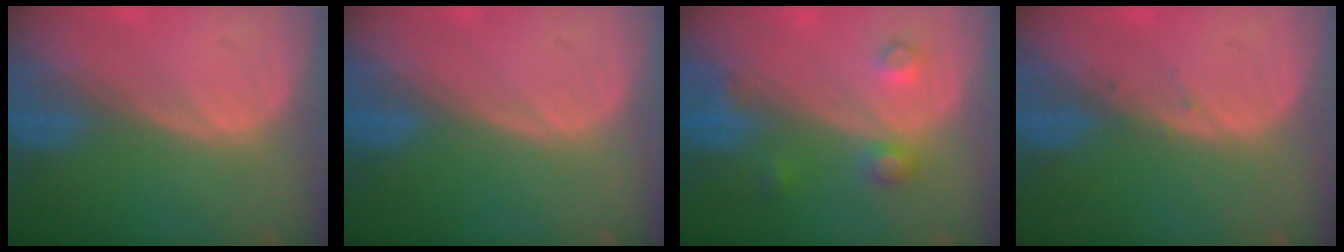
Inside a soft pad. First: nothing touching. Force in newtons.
{"total": 0.0}
{"total": 3.6, "press": 3.5, "slide": 0.1}
{"total": 0.7, "press": 0.4, "slide": 0.5}